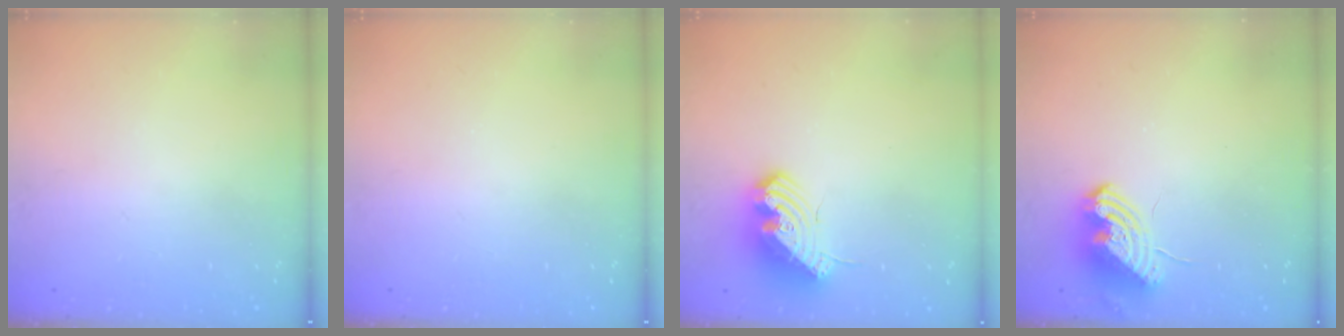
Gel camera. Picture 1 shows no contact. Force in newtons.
{"total": 0.0}
{"total": 15.2, "press": 15.2, "slide": 0.3}
{"total": 9.7, "press": 9.6, "slide": 0.6}